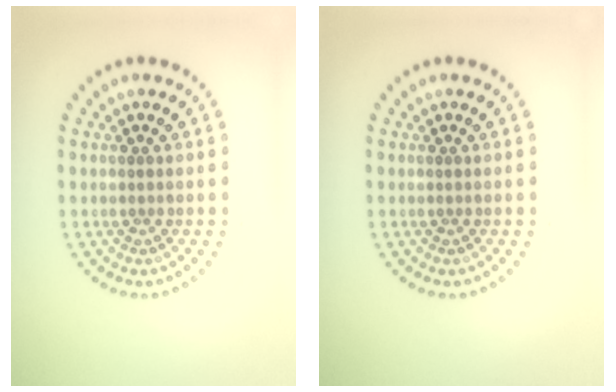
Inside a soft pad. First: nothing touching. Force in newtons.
{"total": 0.0}